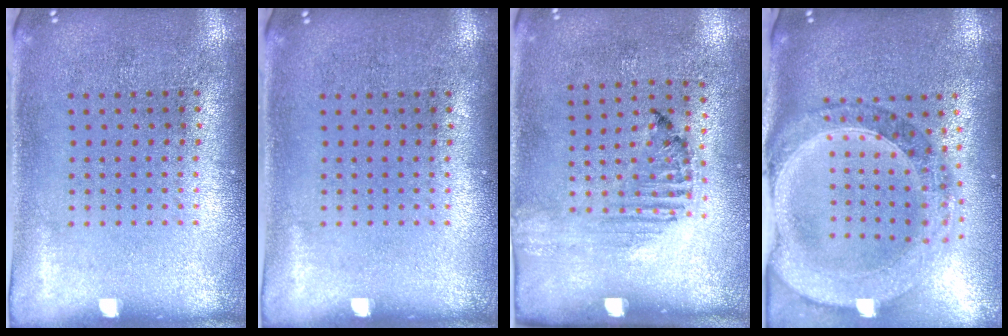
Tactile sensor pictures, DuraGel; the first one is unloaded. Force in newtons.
{"total": 0.0}
{"total": 1.3, "press": 1.1, "slide": 0.7}
{"total": 1.8, "press": 1.7, "slide": 0.5}